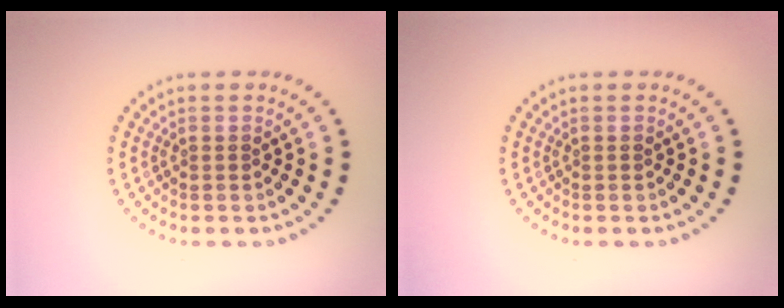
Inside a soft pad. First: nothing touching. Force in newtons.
{"total": 0.0}